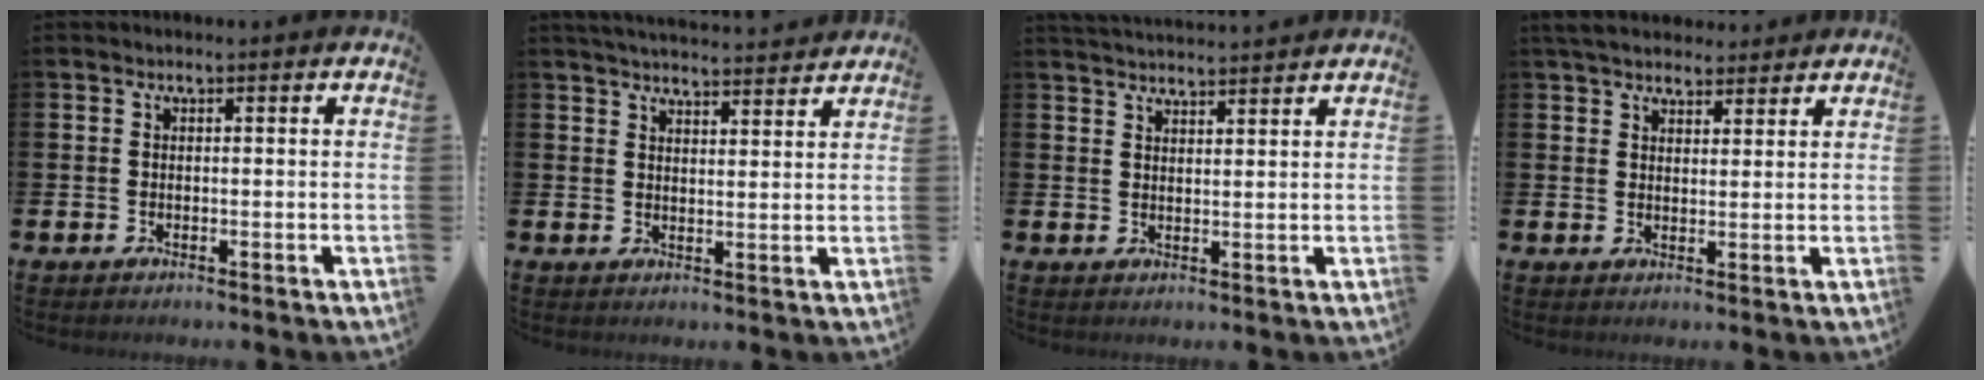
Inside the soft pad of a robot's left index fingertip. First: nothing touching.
{"total": 4.3, "force": [4.2, 0.0, 0.3], "torque": [-0.011, -0.028, 0.076]}
{"total": 3.3, "force": [3.3, 0.0, 0.2], "torque": [-0.006, -0.019, 0.059]}
{"total": 4.8, "force": [4.5, 1.6, 0.7], "torque": [-0.022, -0.014, 0.082]}